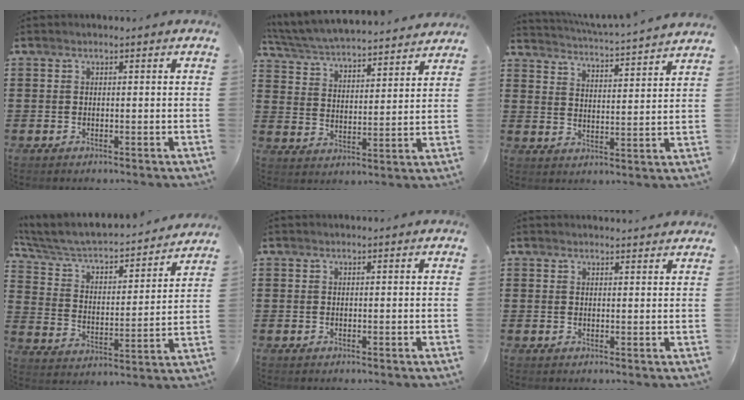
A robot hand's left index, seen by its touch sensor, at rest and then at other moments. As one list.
[{"total": 5.3, "force": [5.2, -0.2, 1.0], "torque": [-0.044, -0.038, 0.086]}, {"total": 3.9, "force": [3.8, -0.7, 0.6], "torque": [-0.033, -0.035, 0.058]}, {"total": 4.8, "force": [4.2, 1.4, 1.7], "torque": [-0.057, -0.042, 0.063]}, {"total": 0.0}, {"total": 1.6, "force": [1.6, 0.0, 0.2], "torque": [-0.007, 0.000, 0.032]}]